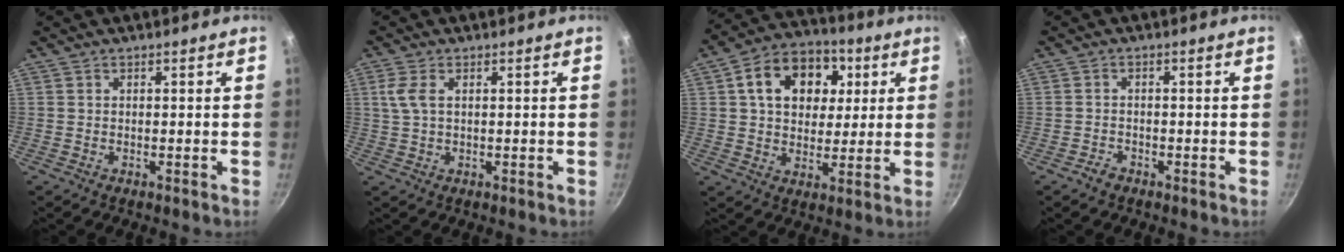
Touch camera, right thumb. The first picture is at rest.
{"total": 3.7, "force": [1.0, 1.9, 3.0], "torque": [-0.067, 0.004, 0.021]}
{"total": 15.4, "force": [4.4, 11.4, 9.4], "torque": [-0.121, 0.010, 0.060]}
{"total": 1.8, "force": [-1.3, 1.1, 0.5], "torque": [-0.008, 0.015, -0.024]}